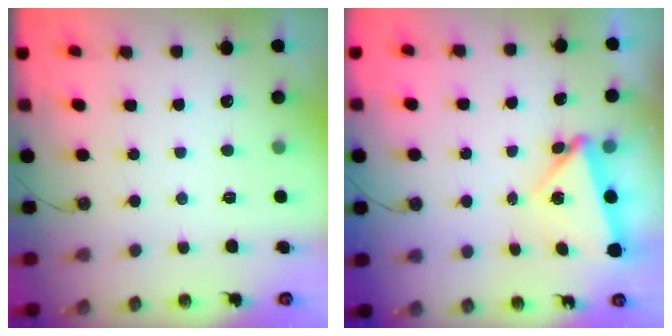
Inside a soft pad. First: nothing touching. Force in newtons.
{"total": 5.5, "press": 5.4, "slide": 1.1}